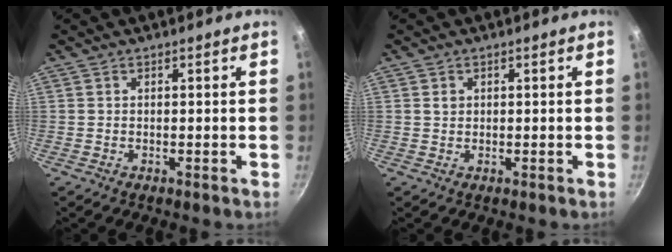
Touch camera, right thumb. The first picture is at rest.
{"total": 1.2, "force": [0.4, 1.0, 0.5], "torque": [-0.006, 0.000, 0.005]}